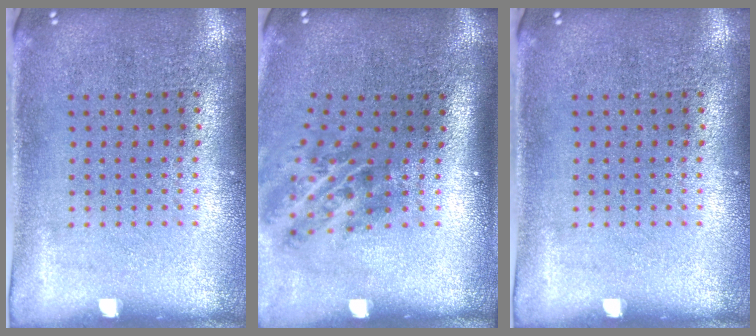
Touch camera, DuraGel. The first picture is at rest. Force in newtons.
{"total": 1.9, "press": 1.2, "slide": 1.5}
{"total": 0.0}